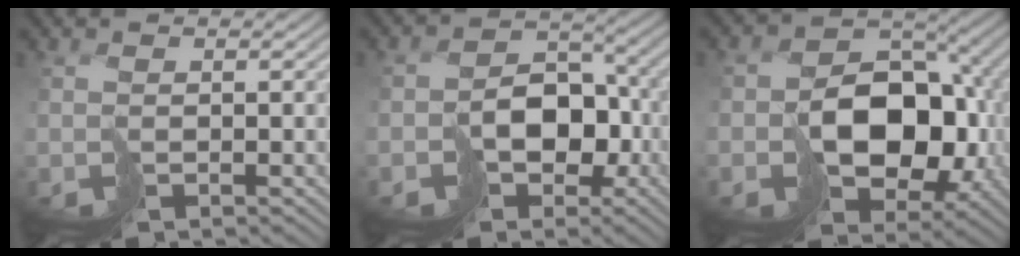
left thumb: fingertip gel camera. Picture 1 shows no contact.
{"total": 7.0, "force": [-2.9, 5.2, 3.7], "torque": [-0.043, -0.005, -0.048]}
{"total": 12.1, "force": [-2.0, 8.9, 8.0], "torque": [-0.110, -0.013, -0.030]}